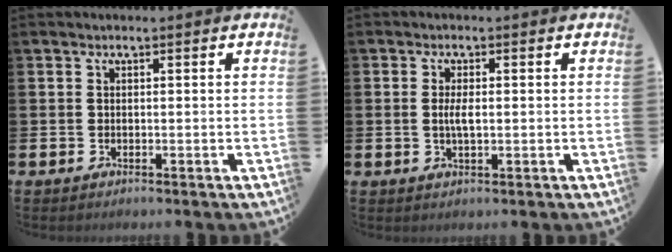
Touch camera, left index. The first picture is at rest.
{"total": 2.5, "force": [0.1, 0.9, 2.3], "torque": [-0.042, 0.002, -0.001]}